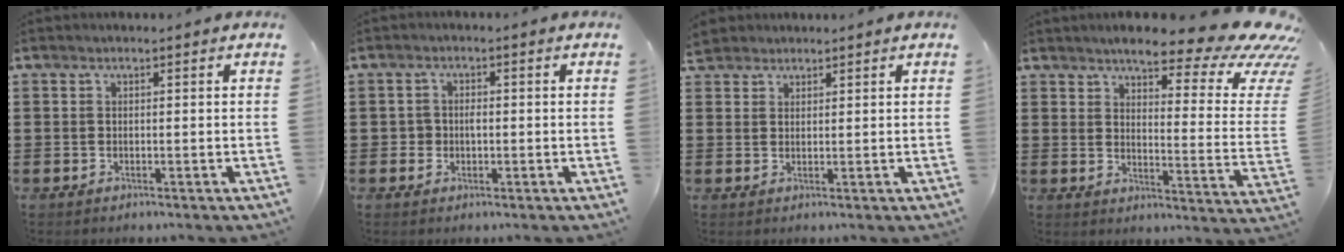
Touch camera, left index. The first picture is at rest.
{"total": 1.8, "force": [-0.4, 1.5, 1.0], "torque": [-0.024, 0.007, -0.010]}
{"total": 2.1, "force": [1.9, 1.0, 0.1], "torque": [-0.008, 0.007, 0.037]}
{"total": 10.0, "force": [7.6, 1.6, 6.4], "torque": [-0.111, -0.057, 0.124]}